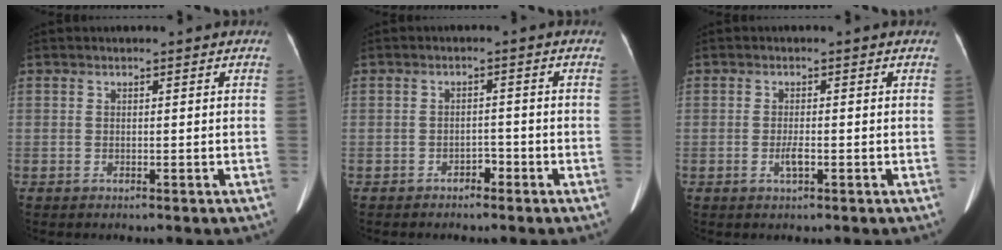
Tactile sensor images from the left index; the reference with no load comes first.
{"total": 1.8, "force": [-1.4, 0.8, 0.8], "torque": [-0.010, 0.003, -0.021]}
{"total": 1.8, "force": [-0.6, 0.3, 1.6], "torque": [-0.031, -0.002, -0.011]}